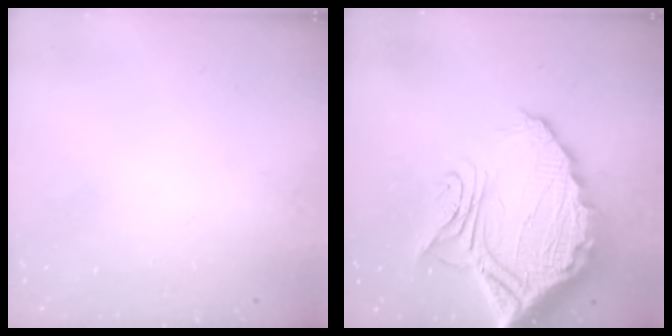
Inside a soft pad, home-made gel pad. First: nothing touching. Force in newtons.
{"total": 23.3, "press": 23.3, "slide": 1.9}